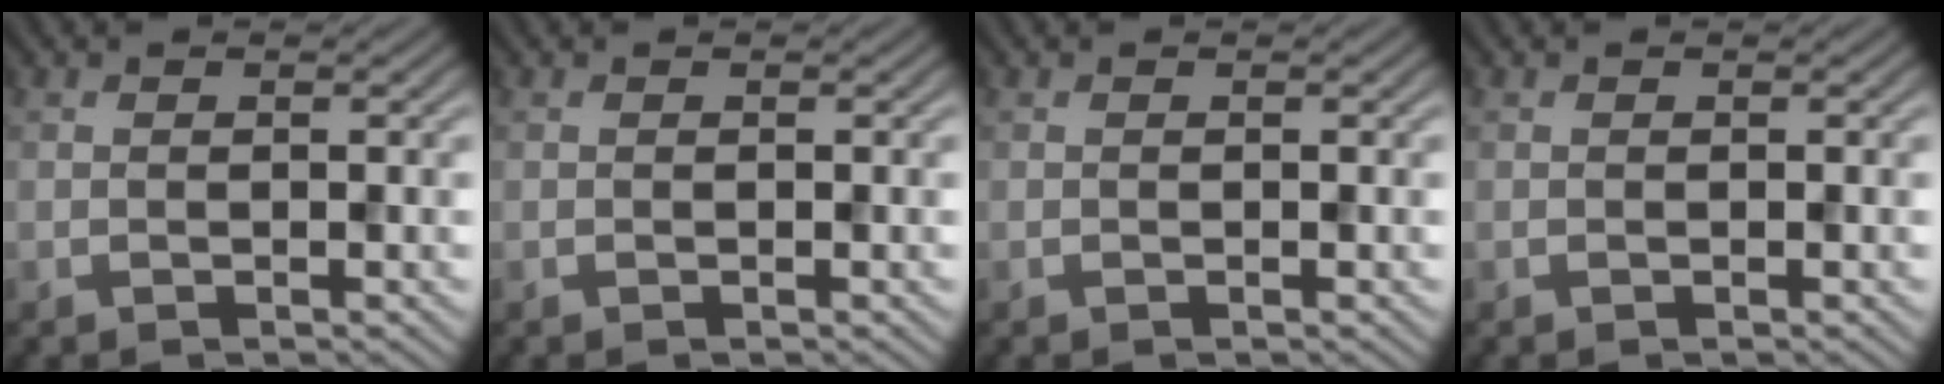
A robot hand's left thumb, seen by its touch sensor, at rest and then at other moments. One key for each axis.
{"total": 0.0}
{"total": 0.0}
{"total": 0.0}